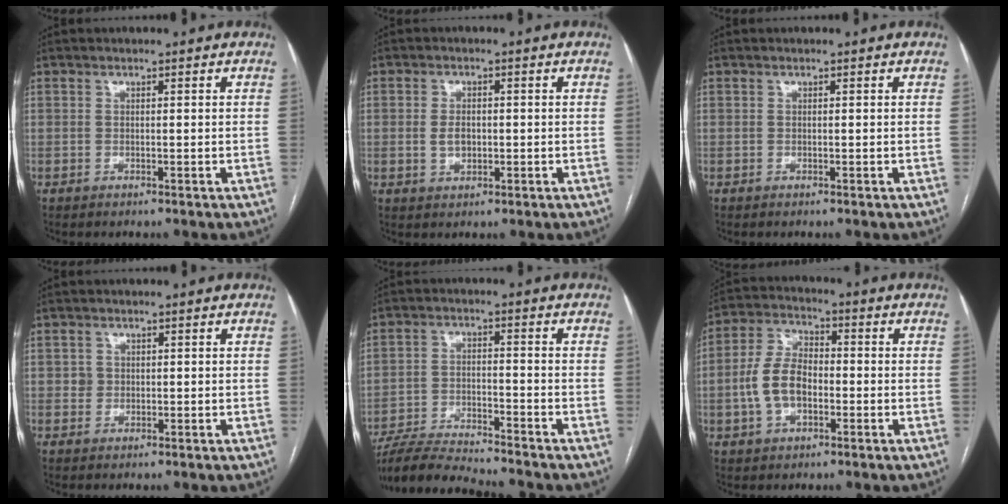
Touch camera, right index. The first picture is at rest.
{"total": 3.1, "force": [-0.2, 2.0, 2.3], "torque": [-0.044, 0.001, 0.000]}
{"total": 0.0}
{"total": 1.3, "force": [0.2, 1.3, 0.2], "torque": [0.002, 0.002, 0.002]}
{"total": 10.5, "force": [-10.0, -0.2, 3.0], "torque": [-0.049, -0.010, -0.174]}
{"total": 7.9, "force": [-1.6, 4.7, 6.1], "torque": [-0.139, 0.017, -0.031]}